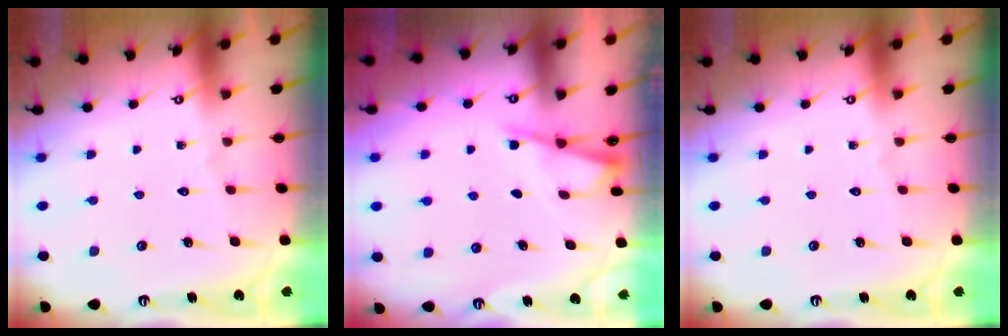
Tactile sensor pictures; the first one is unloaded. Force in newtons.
{"total": 1.6, "press": 1.6, "slide": 0.2}
{"total": 0.0}